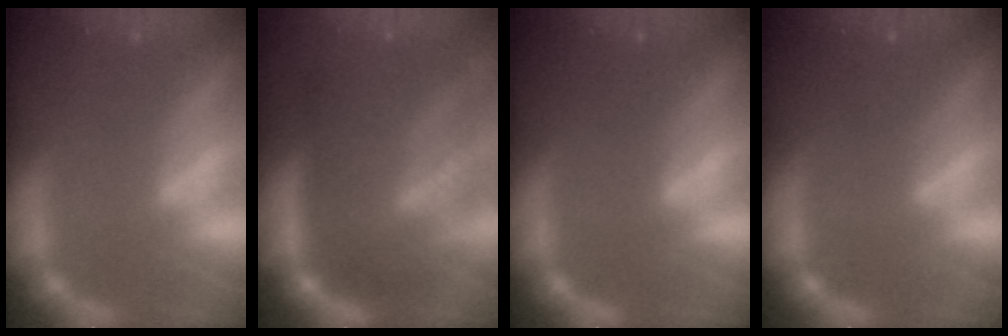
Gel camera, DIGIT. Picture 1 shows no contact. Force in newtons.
{"total": 10.0}
{"total": 1.5}
{"total": 2.0}